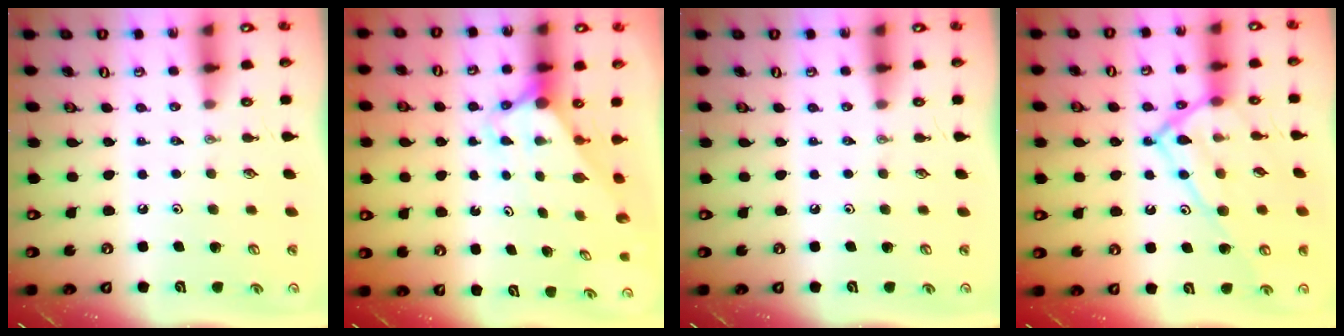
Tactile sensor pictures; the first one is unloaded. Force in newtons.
{"total": 2.8, "press": 2.8, "slide": 0.0}
{"total": 0.0}
{"total": 16.4, "press": 16.4, "slide": 1.0}